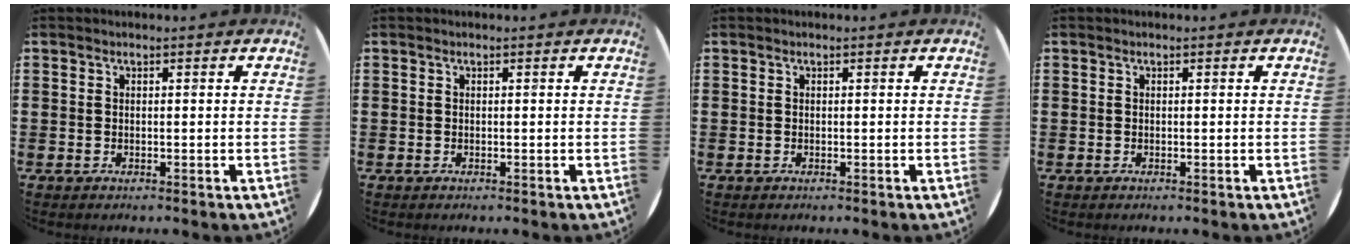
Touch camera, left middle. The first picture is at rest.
{"total": 0.0}
{"total": 0.0}
{"total": 0.0}